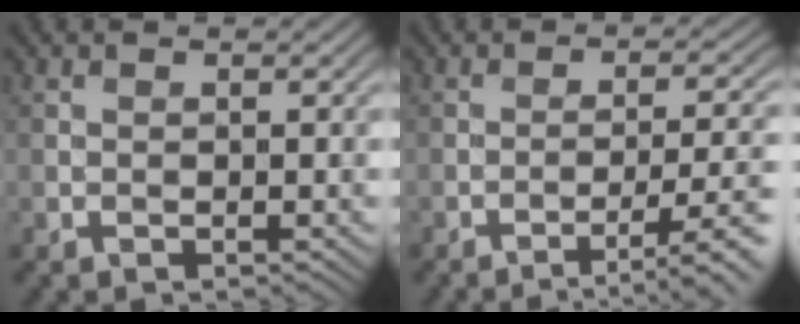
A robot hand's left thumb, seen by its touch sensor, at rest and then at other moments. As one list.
[{"total": 6.3, "force": [-3.4, 1.4, 5.1], "torque": [-0.082, -0.001, -0.044]}]